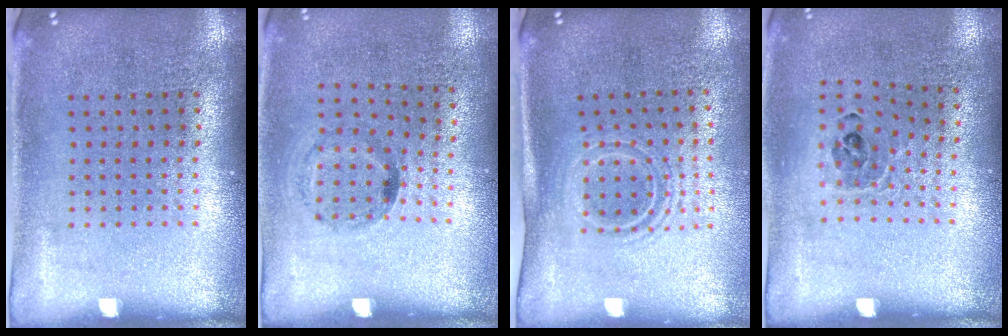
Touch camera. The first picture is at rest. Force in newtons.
{"total": 1.3, "press": 0.7, "slide": 1.1}
{"total": 1.6, "press": 1.2, "slide": 1.1}
{"total": 0.9, "press": 0.8, "slide": 0.4}